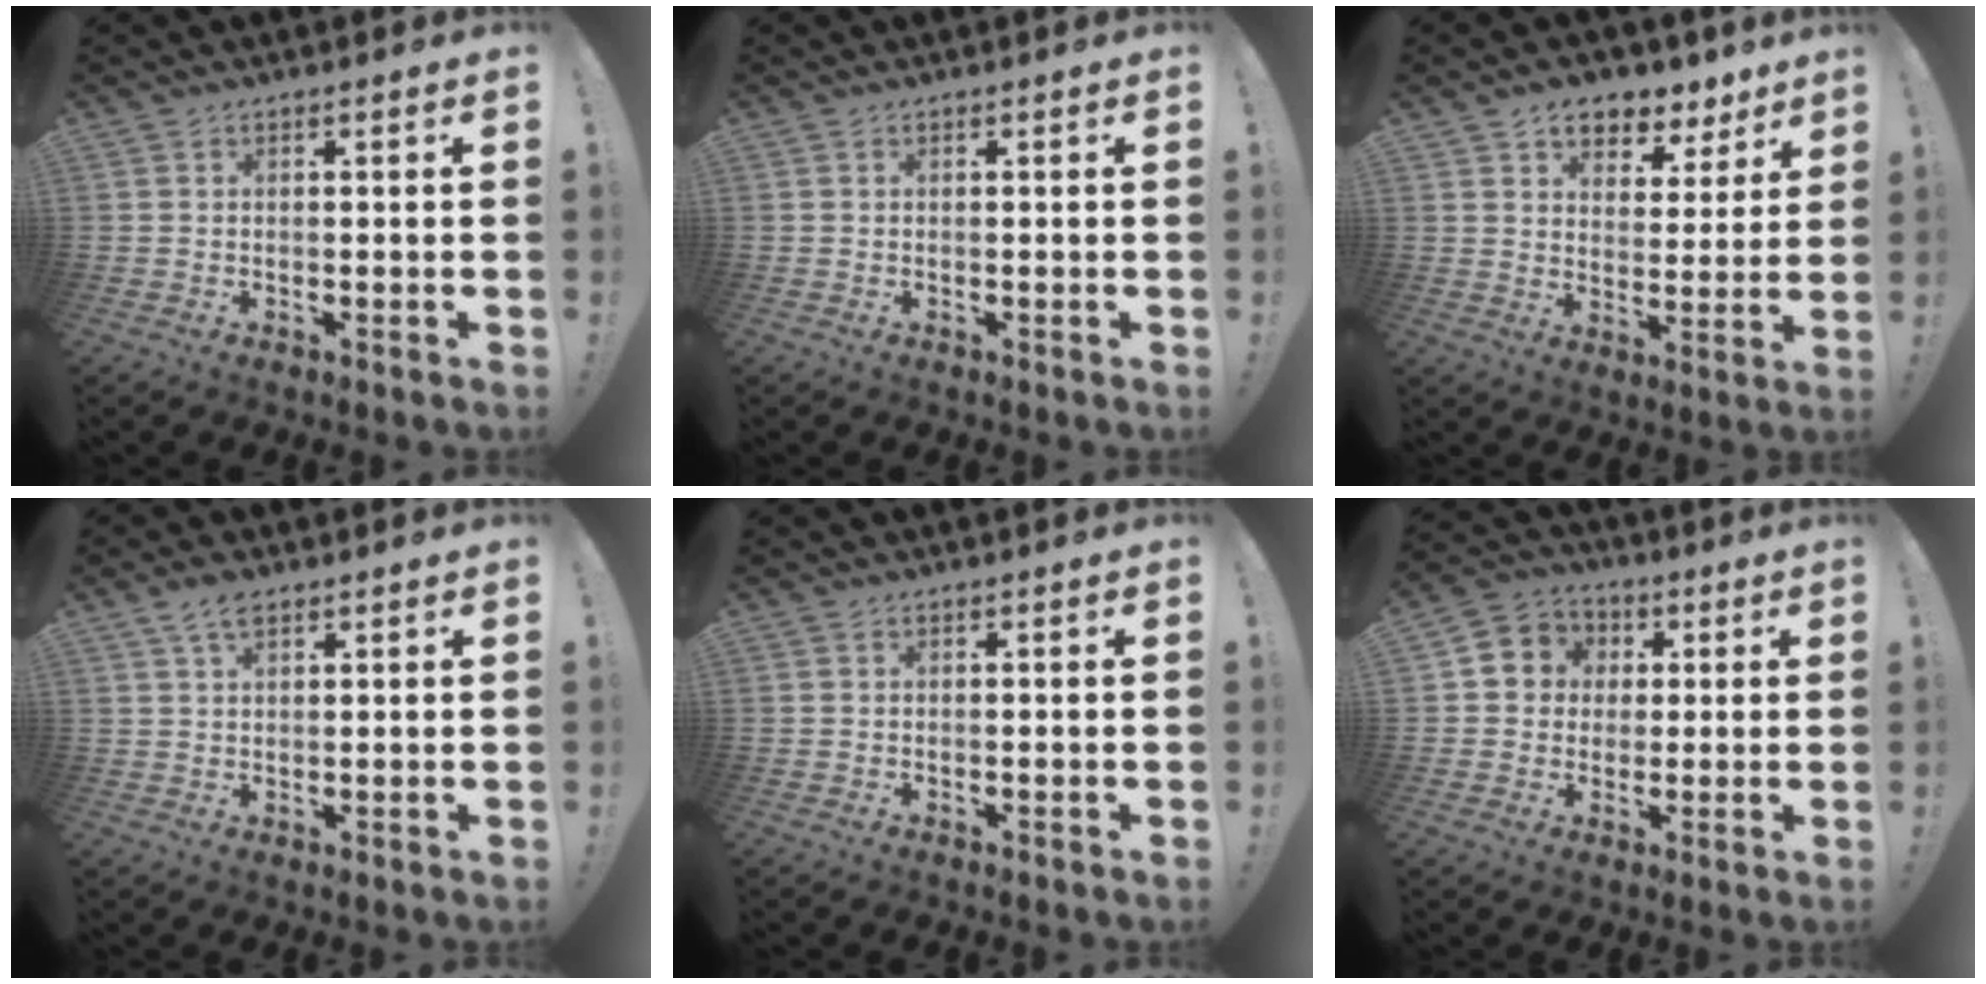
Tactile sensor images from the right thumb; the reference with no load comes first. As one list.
[{"total": 0.0}, {"total": 7.6, "force": [5.4, 4.8, 2.2], "torque": [-0.032, -0.039, 0.102]}, {"total": 4.4, "force": [2.7, 2.0, 2.7], "torque": [-0.050, -0.008, 0.050]}, {"total": 0.0}, {"total": 7.7, "force": [-0.1, 7.4, 2.0], "torque": [-0.029, 0.015, 0.004]}]